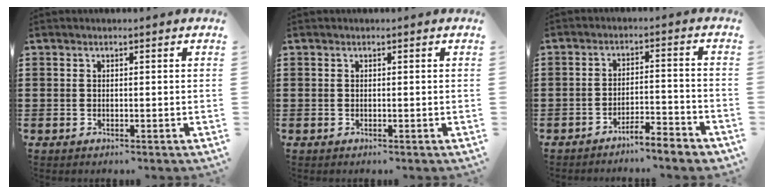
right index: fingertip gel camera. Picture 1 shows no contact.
{"total": 0.0}
{"total": 4.2, "force": [-4.1, -0.2, 0.9], "torque": [-0.020, -0.002, -0.084]}